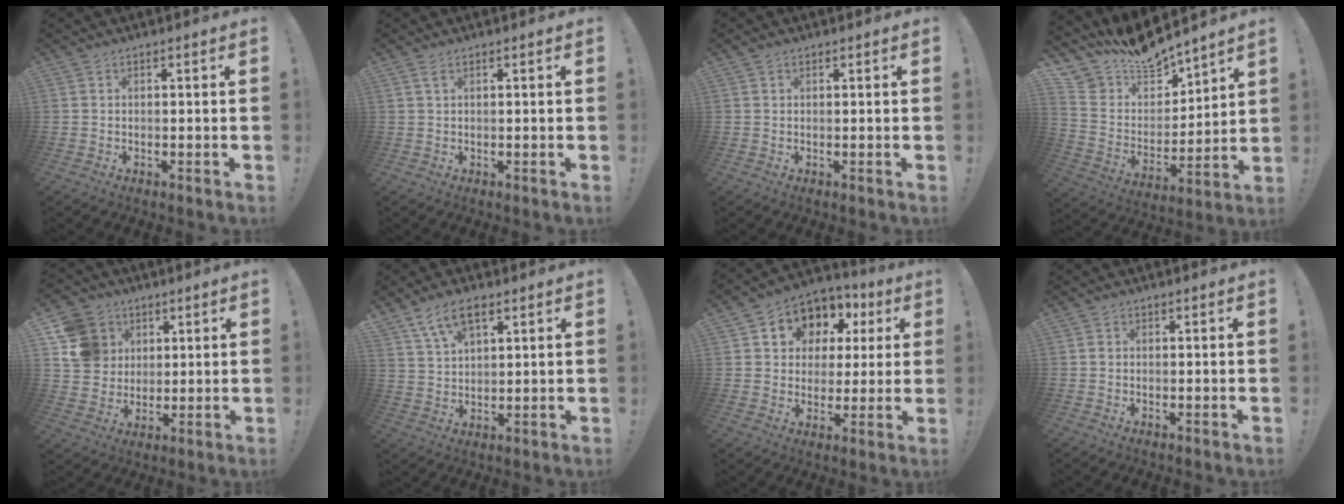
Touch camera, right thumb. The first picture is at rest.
{"total": 1.7, "force": [0.8, 0.5, 1.4], "torque": [-0.024, -0.001, 0.014]}
{"total": 0.6, "force": [0.4, 0.3, 0.2], "torque": [-0.004, -0.001, 0.008]}
{"total": 12.6, "force": [12.3, 2.9, 0.6], "torque": [-0.045, -0.116, 0.223]}
{"total": 13.5, "force": [4.4, 11.9, 4.8], "torque": [-0.071, -0.011, 0.093]}
{"total": 8.7, "force": [5.1, 4.5, 5.5], "torque": [-0.096, -0.011, 0.096]}
{"total": 8.7, "force": [3.4, 7.7, 2.3], "torque": [-0.038, -0.029, 0.070]}
{"total": 0.5, "force": [0.0, 0.5, 0.0], "torque": [-0.004, 0.004, 0.000]}